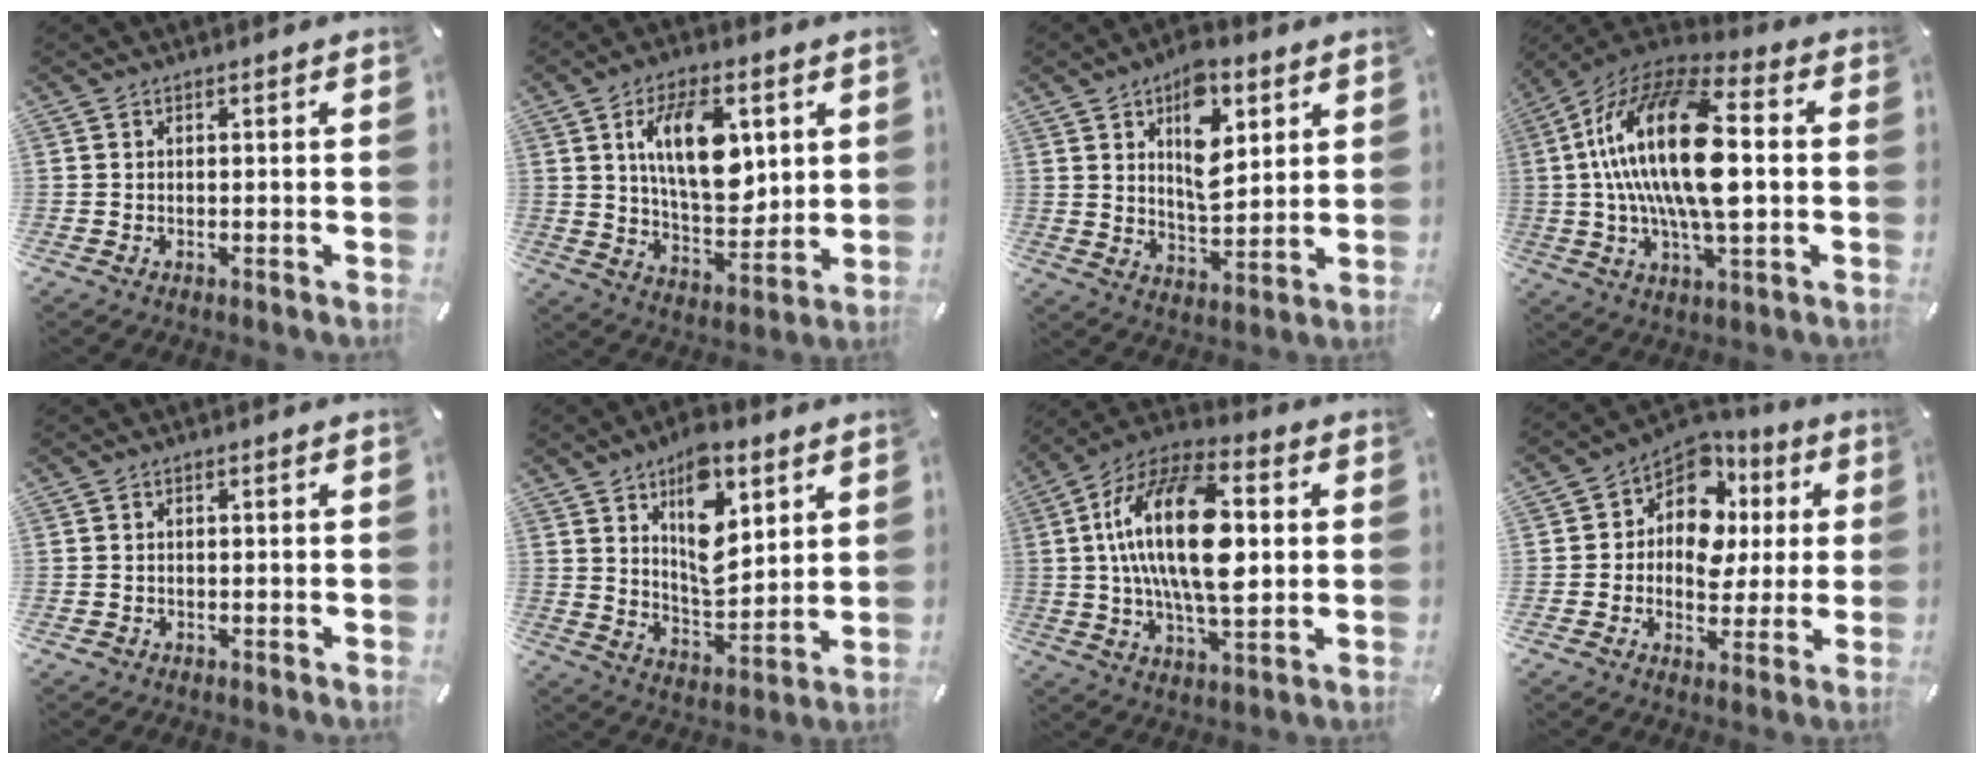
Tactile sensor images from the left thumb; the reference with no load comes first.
{"total": 16.8, "force": [5.3, 9.1, 13.1], "torque": [-0.227, -0.006, 0.088]}
{"total": 13.2, "force": [5.7, 7.5, 9.2], "torque": [-0.132, -0.013, 0.100]}
{"total": 24.1, "force": [1.8, 10.5, 21.6], "torque": [-0.434, -0.003, 0.026]}
{"total": 0.5, "force": [-0.2, 0.5, 0.2], "torque": [-0.004, 0.003, -0.006]}
{"total": 15.1, "force": [7.2, 8.4, 10.3], "torque": [-0.152, -0.022, 0.129]}
{"total": 22.6, "force": [3.0, 11.2, 19.3], "torque": [-0.384, -0.005, 0.038]}
{"total": 11.1, "force": [2.9, 9.1, 5.7], "torque": [-0.087, -0.029, 0.054]}